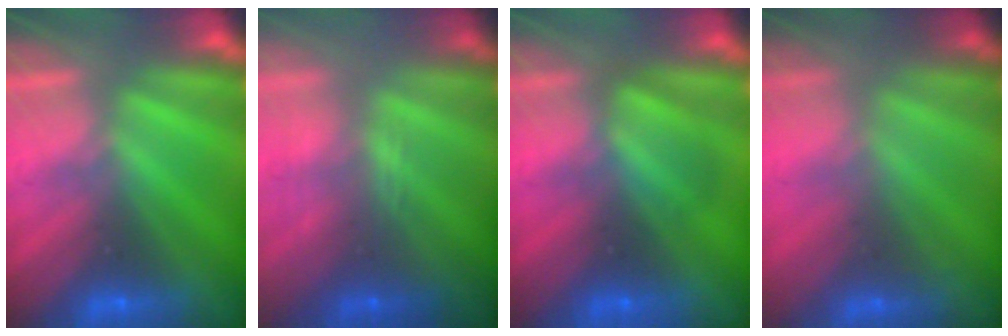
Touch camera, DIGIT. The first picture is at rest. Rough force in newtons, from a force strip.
{"total": 2.6}
{"total": 2.5}
{"total": 1.7}